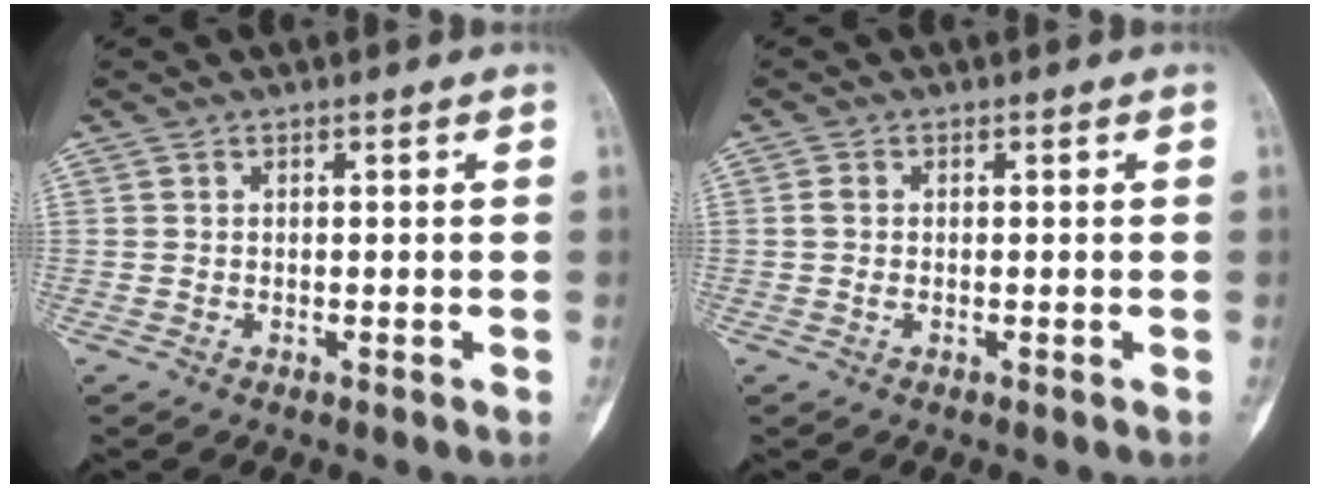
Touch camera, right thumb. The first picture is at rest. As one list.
[{"total": 1.3, "force": [0.0, 0.8, 1.1], "torque": [-0.021, 0.000, -0.003]}]